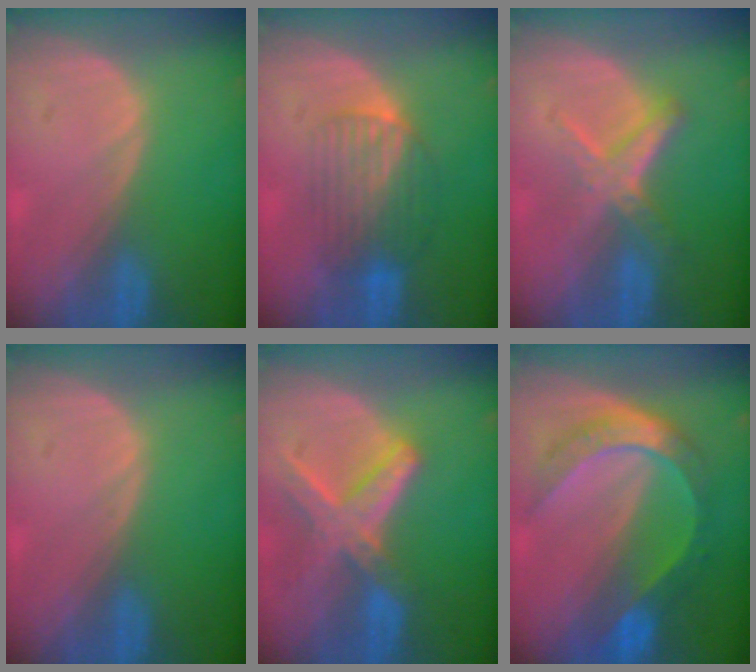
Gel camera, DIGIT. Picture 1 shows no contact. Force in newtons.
{"total": 6.3, "press": 6.2, "slide": 1.1}
{"total": 5.6, "press": 5.3, "slide": 1.7}
{"total": 0.0}
{"total": 8.2, "press": 7.1, "slide": 4.1}
{"total": 8.3, "press": 8.2, "slide": 0.8}